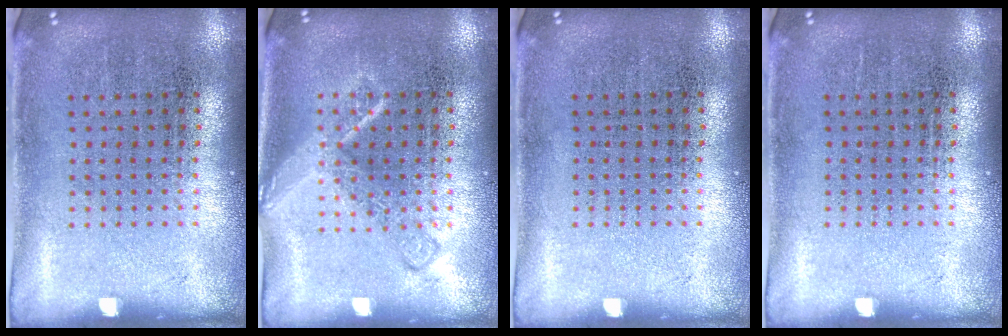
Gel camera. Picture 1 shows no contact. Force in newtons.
{"total": 2.1, "press": 2.1, "slide": 0.3}
{"total": 0.0}
{"total": 0.0}